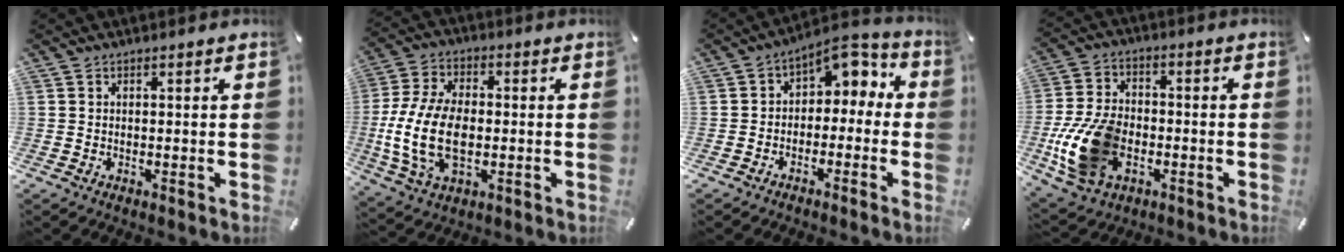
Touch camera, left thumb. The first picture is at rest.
{"total": 15.5, "force": [-2.3, 9.8, 11.8], "torque": [-0.265, 0.000, -0.042]}
{"total": 5.2, "force": [1.1, 4.5, 2.4], "torque": [-0.038, -0.008, 0.015]}
{"total": 15.9, "force": [-4.4, 11.0, 10.6], "torque": [-0.228, 0.020, -0.074]}